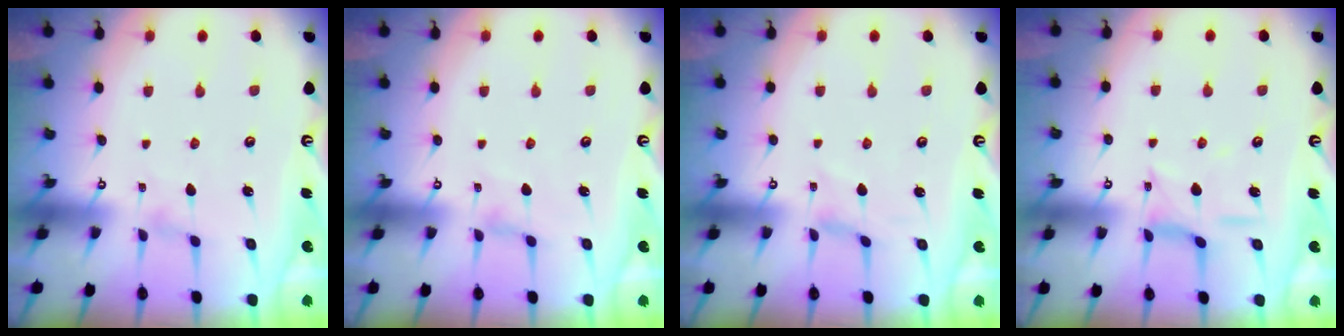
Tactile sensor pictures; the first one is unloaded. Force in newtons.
{"total": 0.9, "press": 0.8, "slide": 0.4}
{"total": 0.0}
{"total": 6.2, "press": 6.2, "slide": 0.3}